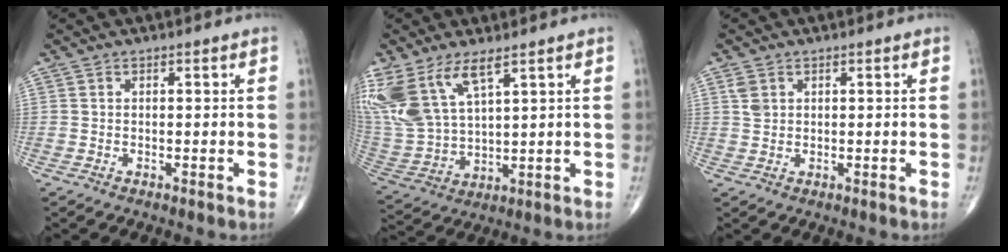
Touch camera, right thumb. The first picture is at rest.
{"total": 15.3, "force": [8.4, 6.5, 11.0], "torque": [-0.248, -0.030, 0.186]}
{"total": 2.2, "force": [0.9, 1.6, 1.2], "torque": [-0.022, 0.000, 0.022]}